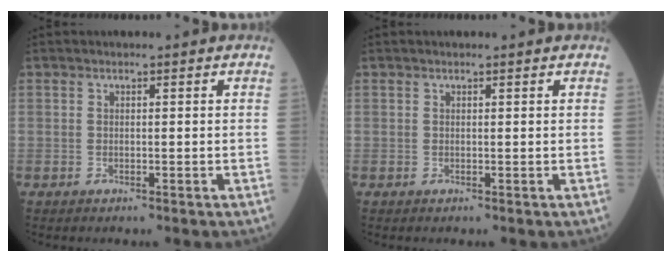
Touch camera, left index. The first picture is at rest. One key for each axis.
{"total": 1.1, "fx": 1.0, "fy": 0.1, "fz": 0.5, "tx": -0.008, "ty": 0.012, "tz": 0.016}